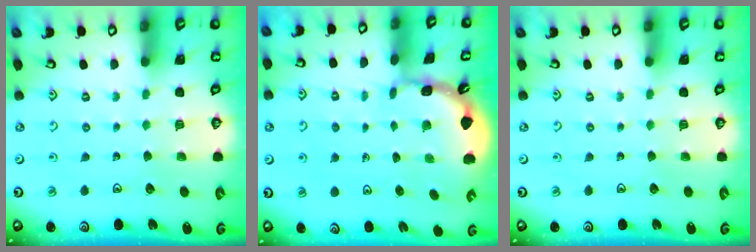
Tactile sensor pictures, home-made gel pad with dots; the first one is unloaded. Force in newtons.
{"total": 1.8, "press": 1.8, "slide": 0.1}
{"total": 0.0}